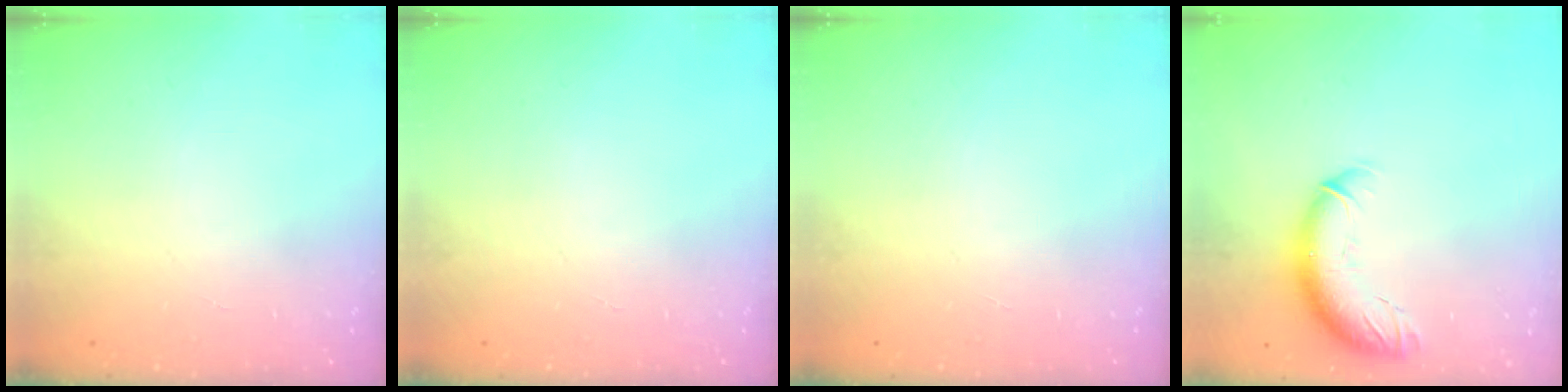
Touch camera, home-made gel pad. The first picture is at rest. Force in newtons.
{"total": 0.0}
{"total": 0.0}
{"total": 12.0, "press": 11.7, "slide": 3.0}